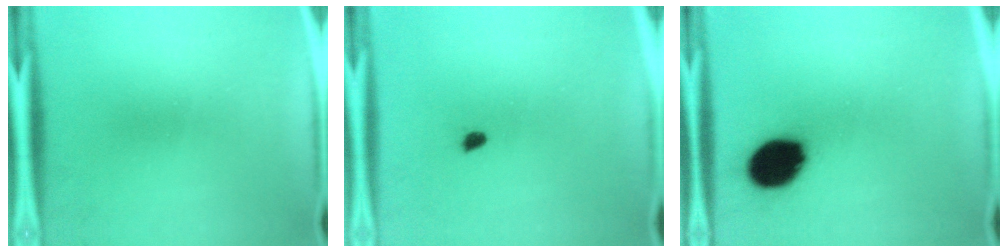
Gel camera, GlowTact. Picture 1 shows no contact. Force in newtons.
{"total": 1.4}
{"total": 13.7}